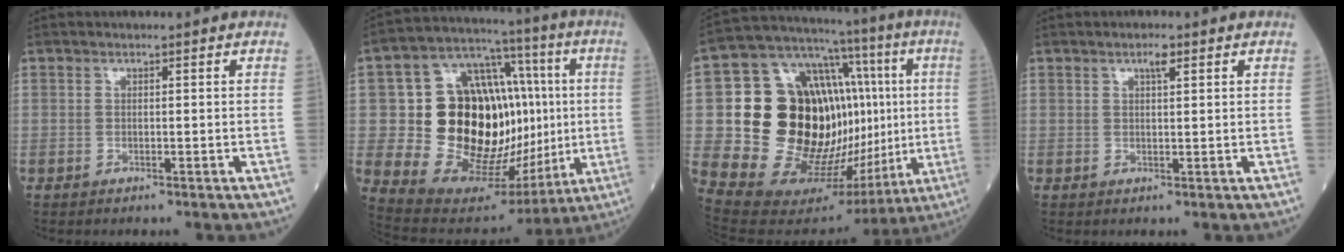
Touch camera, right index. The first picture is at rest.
{"total": 26.5, "force": [0.6, 13.6, 22.8], "torque": [-0.355, 0.044, 0.024]}
{"total": 30.6, "force": [0.7, 13.3, 27.6], "torque": [-0.410, 0.048, 0.029]}
{"total": 2.4, "force": [1.3, 0.7, 1.9], "torque": [-0.040, 0.003, 0.024]}